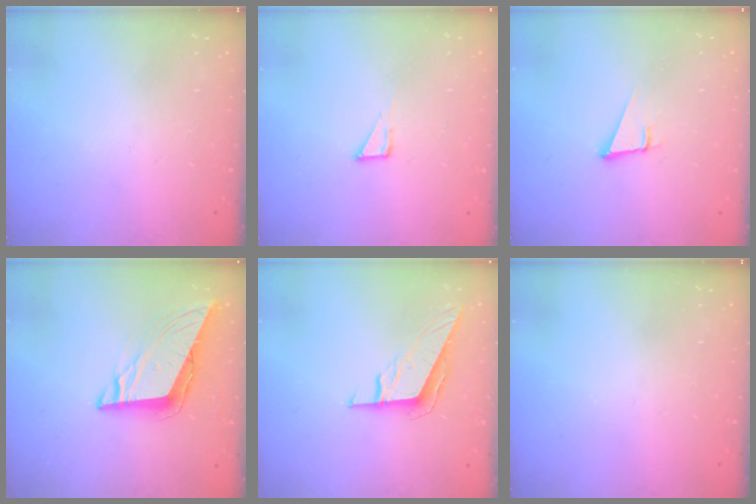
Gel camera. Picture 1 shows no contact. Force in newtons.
{"total": 3.6, "press": 3.6, "slide": 0.3}
{"total": 4.4, "press": 3.8, "slide": 2.3}
{"total": 8.9, "press": 8.8, "slide": 1.4}
{"total": 8.6, "press": 8.6, "slide": 0.2}
{"total": 0.0}